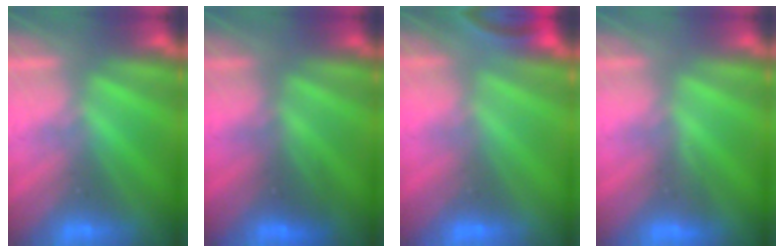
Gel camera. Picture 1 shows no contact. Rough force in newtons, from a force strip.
{"total": 2.7}
{"total": 6.9}
{"total": 2.8}